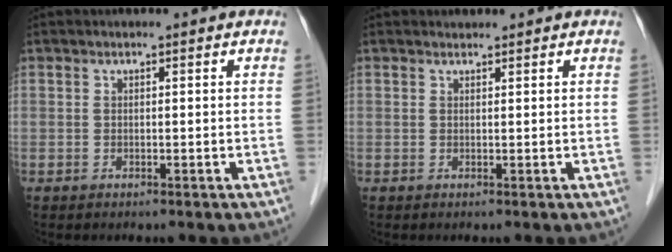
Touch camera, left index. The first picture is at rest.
{"total": 0.8, "force": [0.8, 0.2, 0.0], "torque": [-0.011, 0.005, 0.015]}